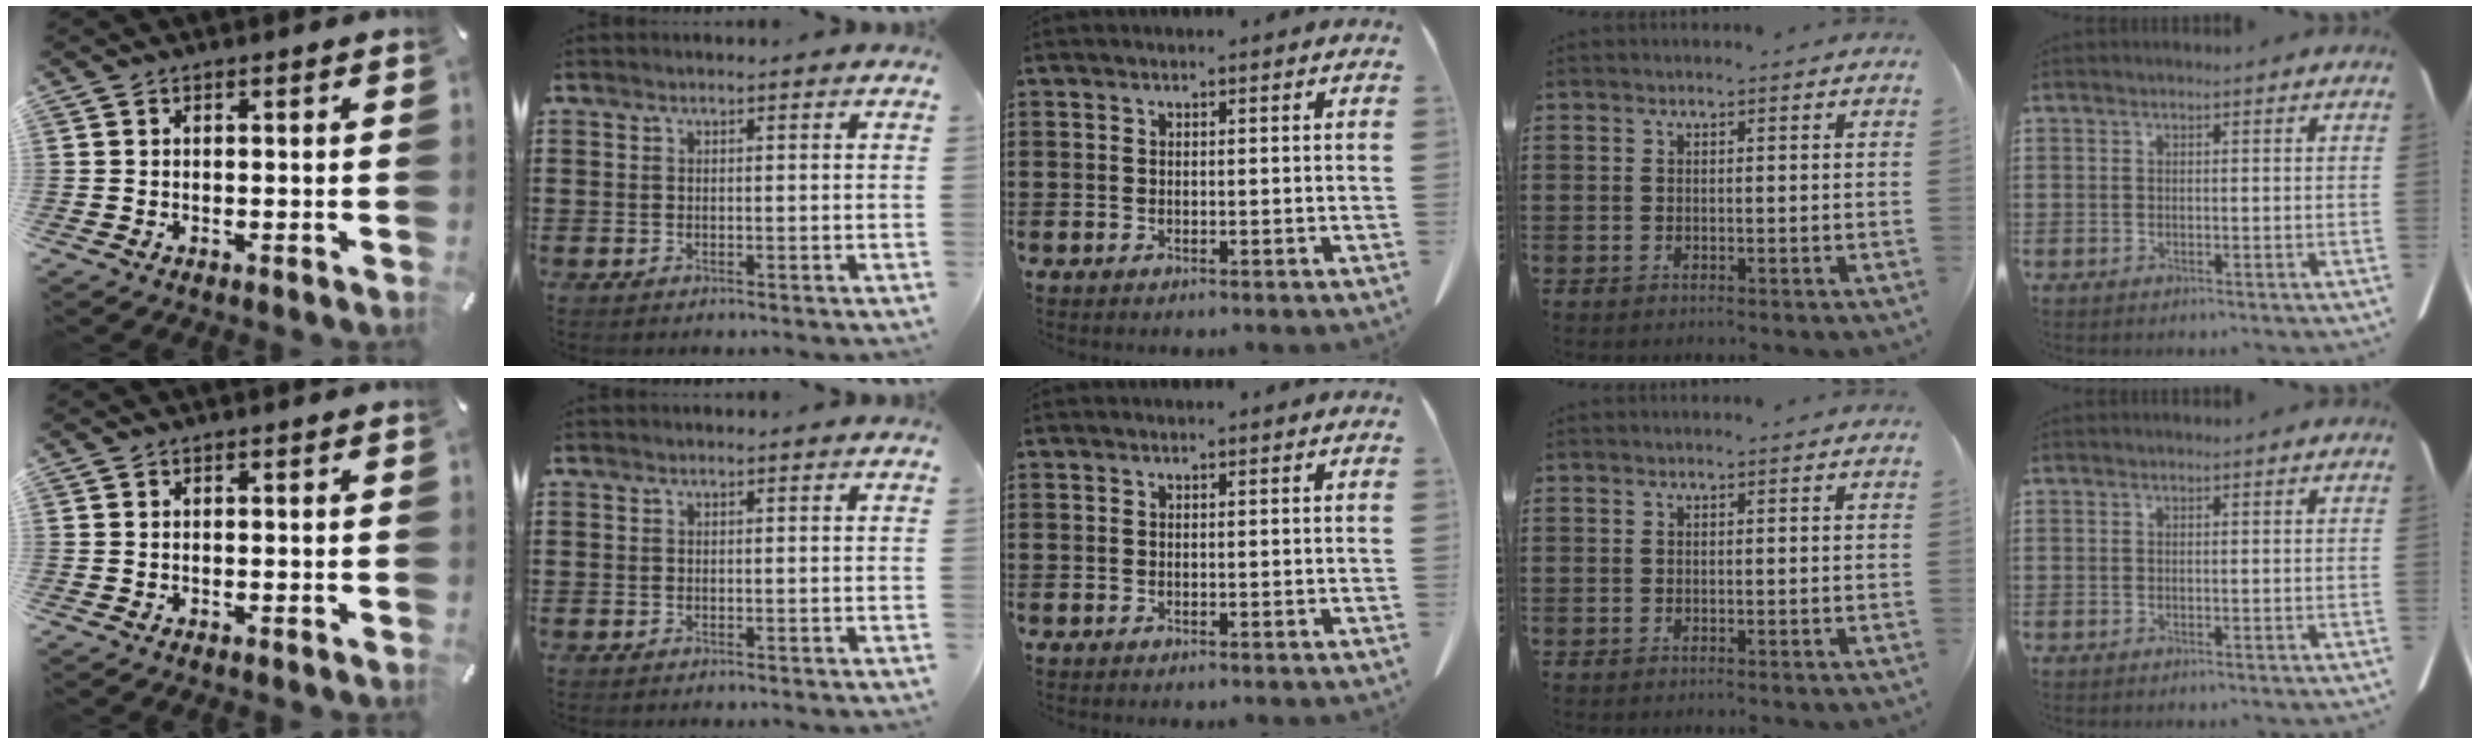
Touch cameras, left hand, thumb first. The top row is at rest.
{}